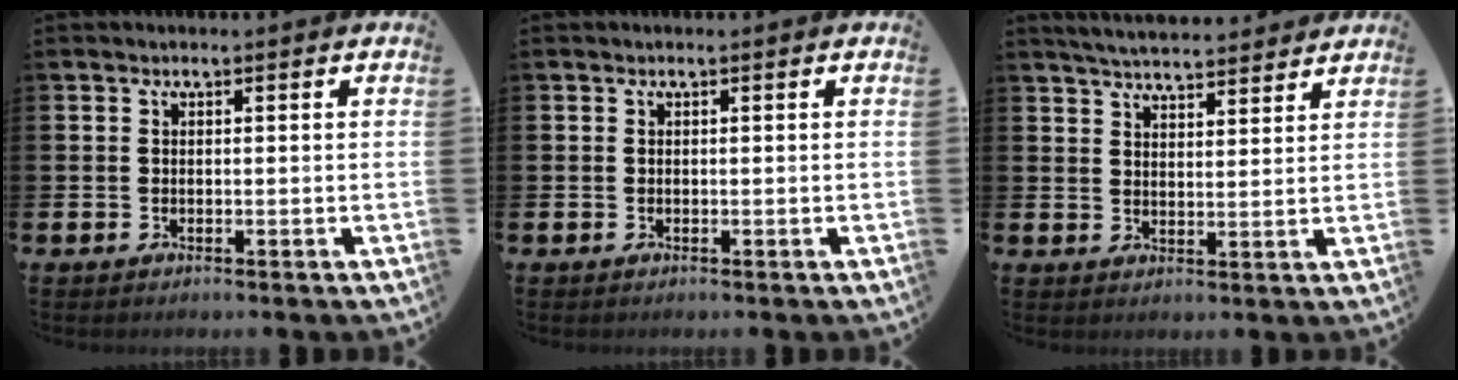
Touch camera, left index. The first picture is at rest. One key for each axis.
{"total": 0.0}
{"total": 4.8, "fx": 4.8, "fy": 0.3, "fz": 0.5, "tx": -0.020, "ty": -0.025, "tz": 0.085}